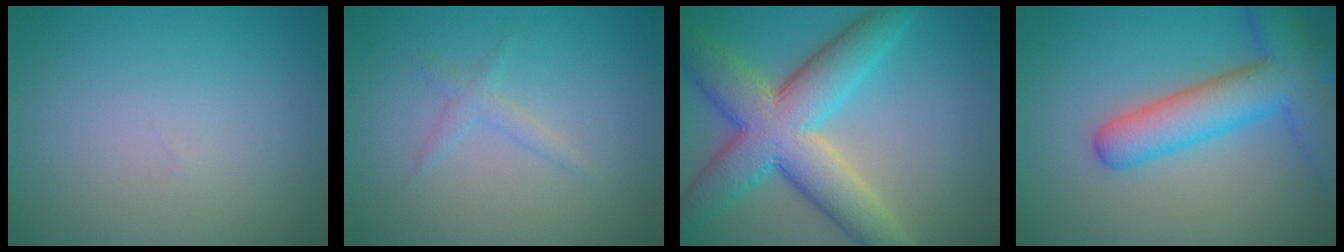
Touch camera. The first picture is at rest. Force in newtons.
{"total": 1.2, "press": 1.2, "slide": 0.0}
{"total": 10.2, "press": 10.2, "slide": 0.2}
{"total": 7.6, "press": 7.6, "slide": 0.4}